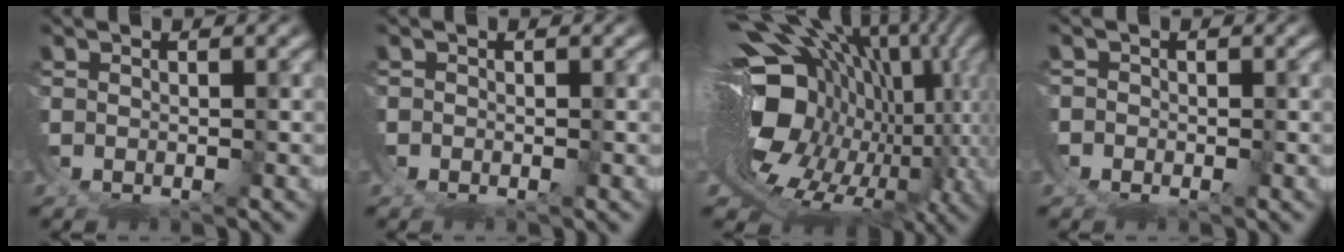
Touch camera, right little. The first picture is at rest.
{"total": 0.0}
{"total": 21.0, "force": [0.3, 13.3, 16.3], "torque": [-0.244, -0.020, 0.008]}
{"total": 1.1, "force": [-0.7, 0.8, 0.0], "torque": [0.004, 0.000, -0.019]}